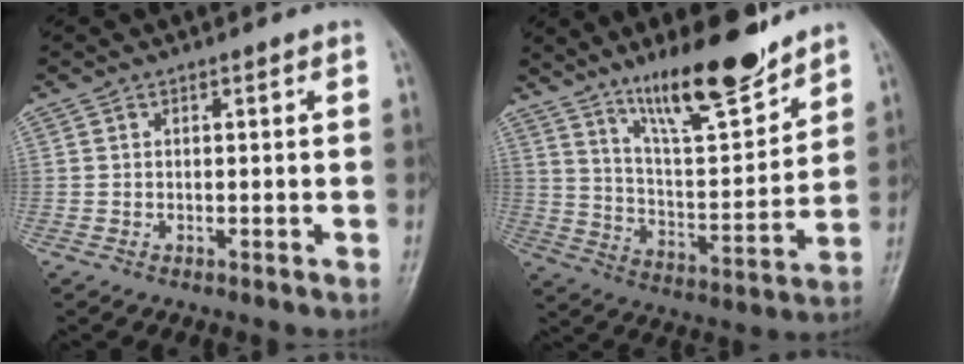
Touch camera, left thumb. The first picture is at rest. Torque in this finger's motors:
{"motor_torque": [1.33, 0.25, 1.46, -1.30, 0.26]}